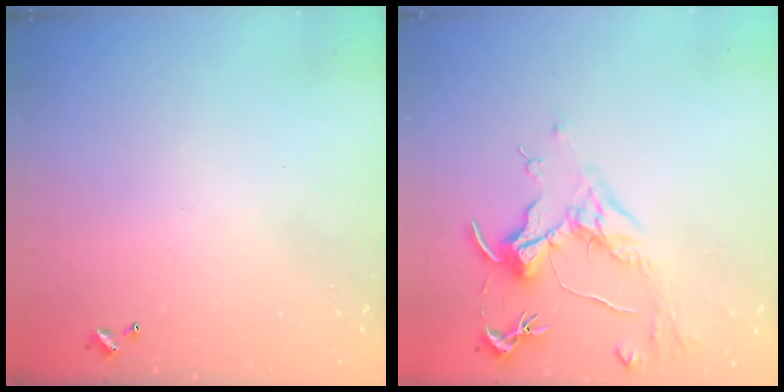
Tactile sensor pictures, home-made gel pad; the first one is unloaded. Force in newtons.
{"total": 1.8, "press": 1.6, "slide": 0.9}